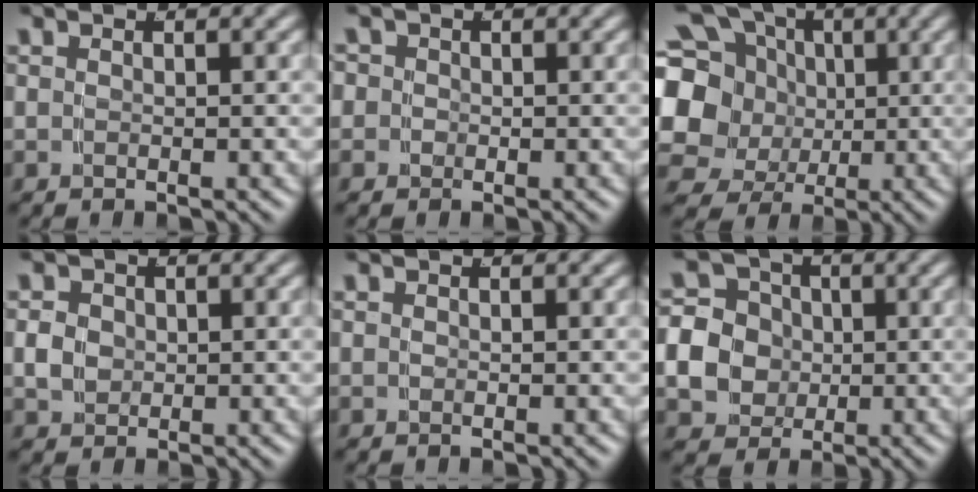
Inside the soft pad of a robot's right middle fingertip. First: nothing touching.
{"total": 2.4, "force": [-0.4, 2.3, 0.4], "torque": [-0.014, -0.006, -0.017]}
{"total": 11.9, "force": [1.2, 9.9, 6.5], "torque": [-0.123, -0.023, 0.016]}
{"total": 1.8, "force": [0.0, 1.5, 1.0], "torque": [-0.016, -0.001, 0.003]}
{"total": 0.0}
{"total": 11.6, "force": [-0.5, 10.6, 4.7], "torque": [-0.116, -0.033, -0.016]}